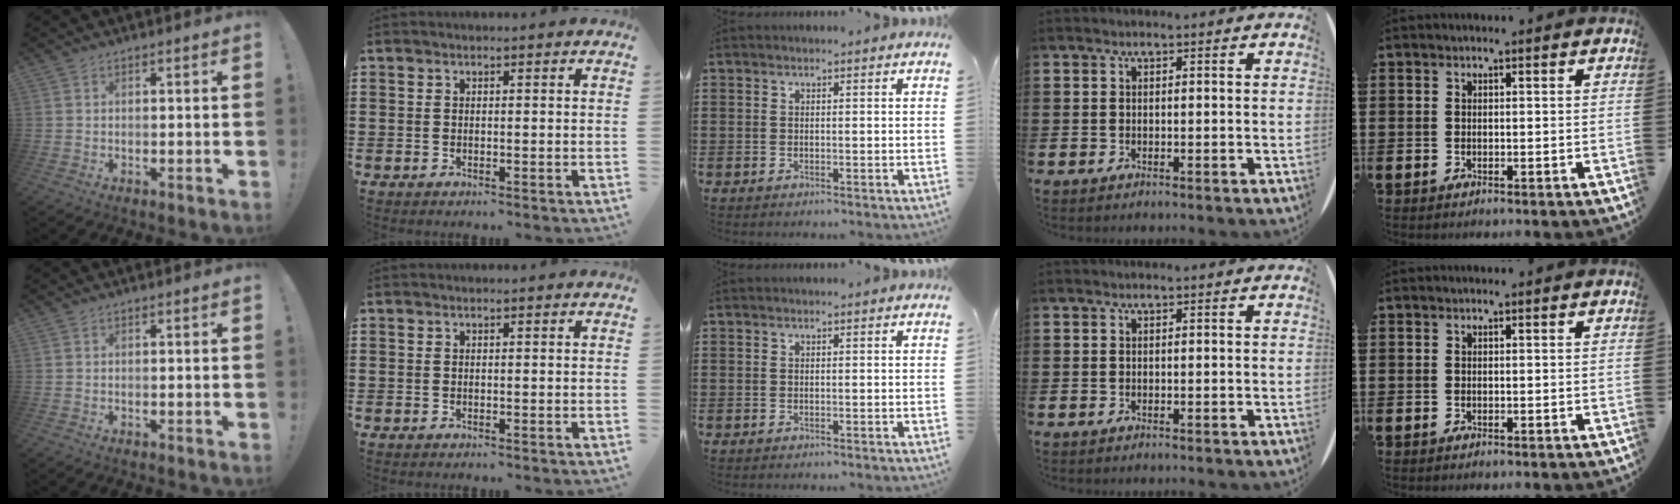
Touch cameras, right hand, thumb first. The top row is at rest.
{}